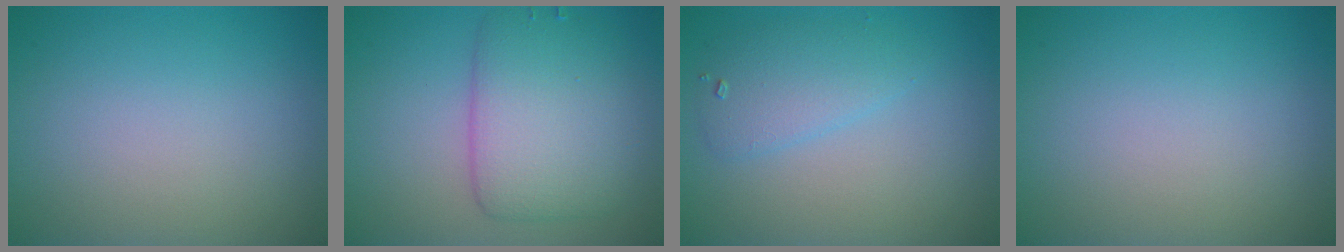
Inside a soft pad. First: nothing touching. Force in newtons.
{"total": 6.3, "press": 6.3, "slide": 0.1}
{"total": 2.6, "press": 2.6, "slide": 0.2}
{"total": 0.0}